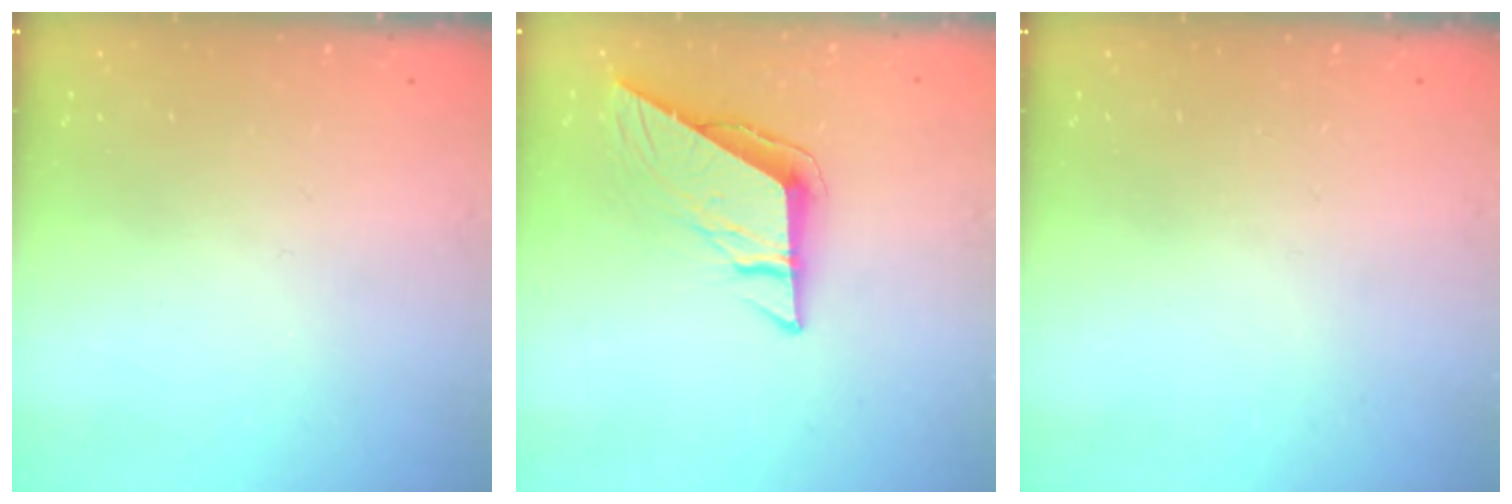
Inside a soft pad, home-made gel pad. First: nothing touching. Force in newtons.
{"total": 8.6, "press": 8.5, "slide": 0.9}
{"total": 0.0}